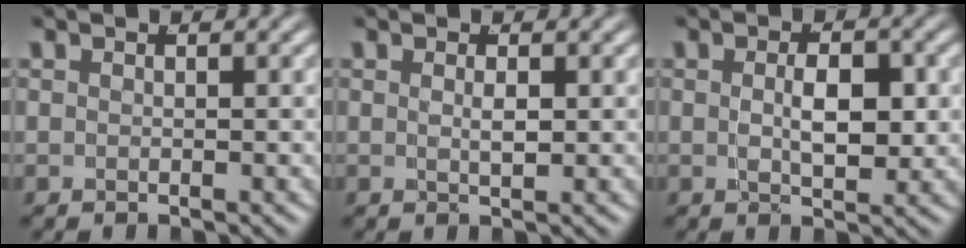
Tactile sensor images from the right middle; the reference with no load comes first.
{"total": 1.1, "force": [0.2, -0.3, 1.1], "torque": [-0.018, -0.011, 0.012]}
{"total": 3.4, "force": [0.1, 1.2, 3.1], "torque": [-0.044, -0.011, 0.009]}